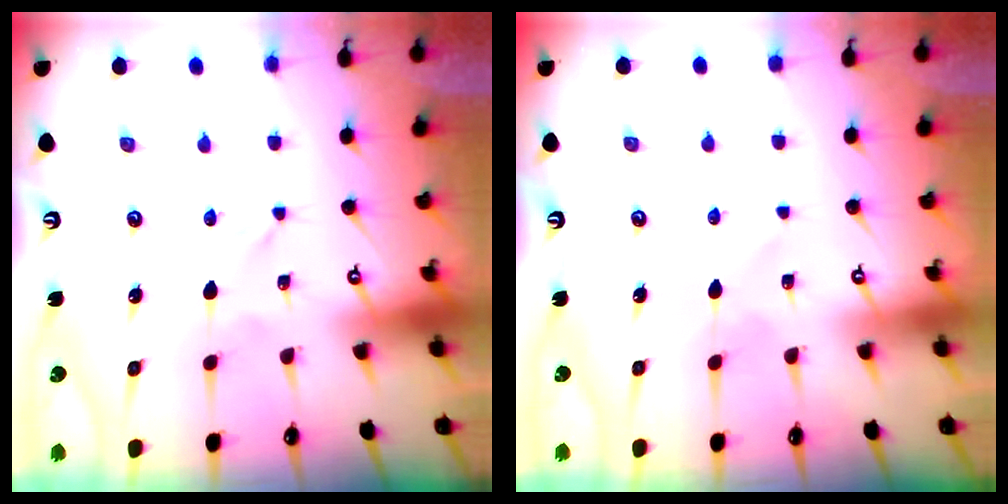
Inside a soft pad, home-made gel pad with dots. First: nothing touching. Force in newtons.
{"total": 2.7, "press": 2.7, "slide": 0.3}